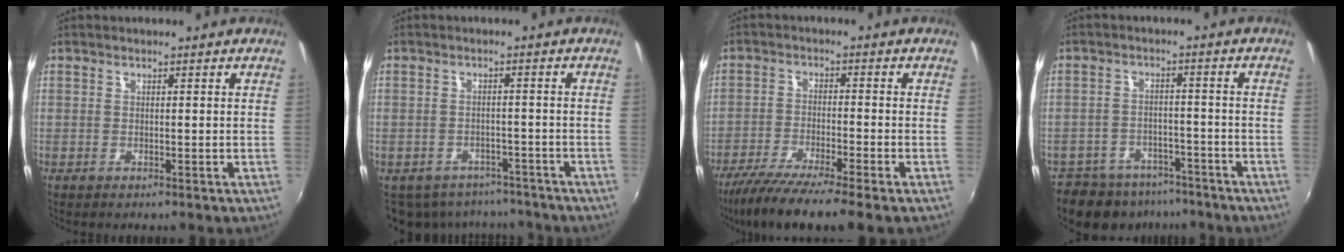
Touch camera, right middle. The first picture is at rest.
{"total": 11.2, "force": [-8.9, 6.0, 3.3], "torque": [-0.085, 0.003, -0.110]}
{"total": 11.2, "force": [-9.0, -0.2, 6.6], "torque": [-0.141, -0.034, -0.153]}
{"total": 12.0, "force": [-9.6, 6.3, 3.6], "torque": [-0.096, 0.003, -0.136]}